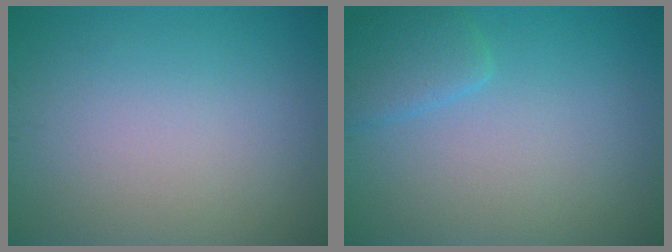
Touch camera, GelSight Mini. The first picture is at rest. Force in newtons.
{"total": 2.3, "press": 2.3, "slide": 0.1}